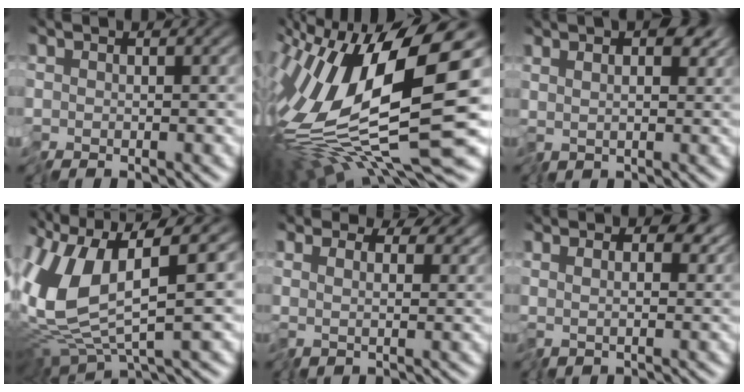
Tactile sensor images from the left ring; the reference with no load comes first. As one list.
[{"total": 14.9, "force": [-0.4, 3.9, 14.4], "torque": [-0.288, 0.019, -0.005]}, {"total": 4.3, "force": [2.1, 1.9, 3.2], "torque": [-0.046, 0.010, 0.034]}, {"total": 8.3, "force": [1.3, 2.4, 7.8], "torque": [-0.183, 0.000, 0.022]}, {"total": 5.8, "force": [4.4, 2.9, 2.4], "torque": [-0.059, 0.011, 0.062]}, {"total": 3.7, "force": [2.3, 1.9, 2.2], "torque": [-0.043, 0.005, 0.040]}]